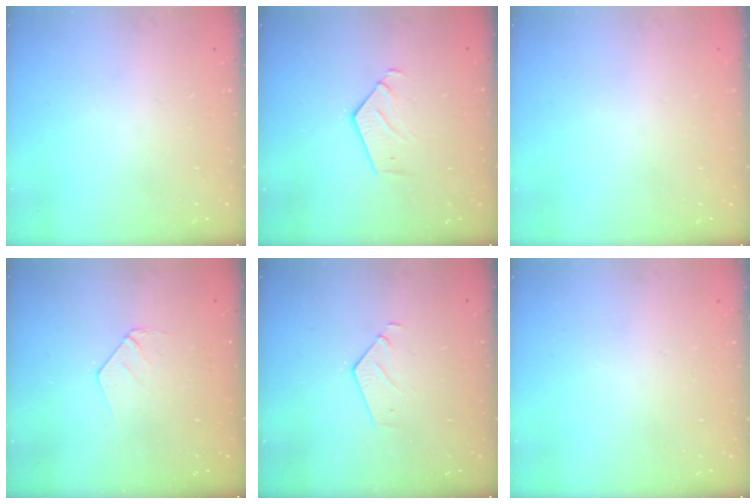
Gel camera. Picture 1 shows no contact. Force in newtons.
{"total": 4.0, "press": 4.0, "slide": 0.2}
{"total": 0.0}
{"total": 4.0, "press": 4.0, "slide": 0.3}
{"total": 4.2, "press": 4.2, "slide": 0.3}
{"total": 0.0}